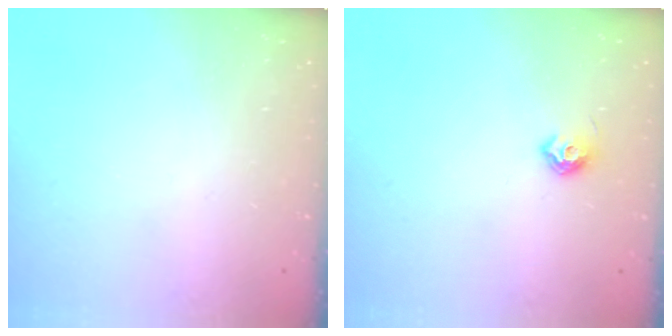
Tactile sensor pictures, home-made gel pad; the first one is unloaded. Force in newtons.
{"total": 6.4, "press": 6.3, "slide": 1.1}